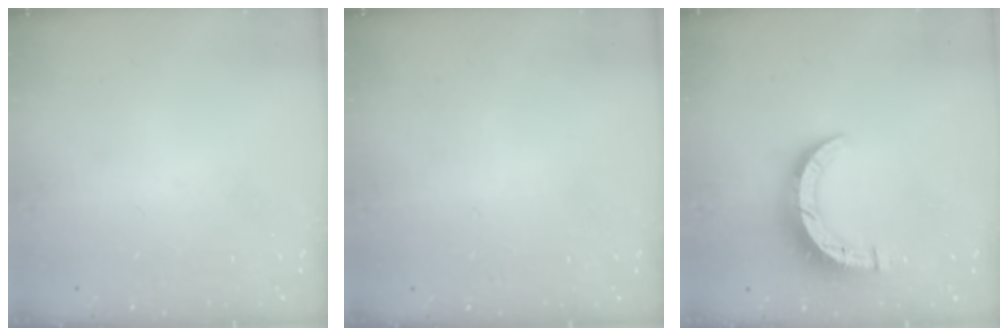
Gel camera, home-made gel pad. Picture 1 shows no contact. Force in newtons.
{"total": 2.6, "press": 2.6, "slide": 0.2}
{"total": 8.8, "press": 8.7, "slide": 0.9}